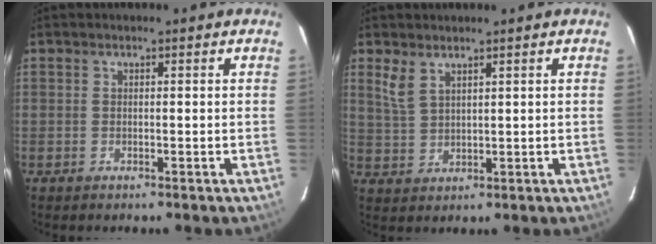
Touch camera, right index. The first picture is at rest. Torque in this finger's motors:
{"motor_torque": [0.02, 0.03, 0.02, 0.04]}